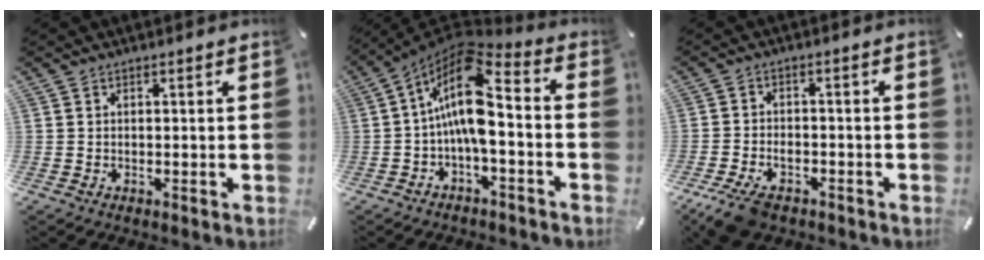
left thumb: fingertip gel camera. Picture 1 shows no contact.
{"total": 14.7, "force": [-0.1, 6.5, 13.2], "torque": [-0.259, -0.008, -0.002]}
{"total": 6.2, "force": [-3.6, 3.6, 3.5], "torque": [-0.072, 0.014, -0.063]}